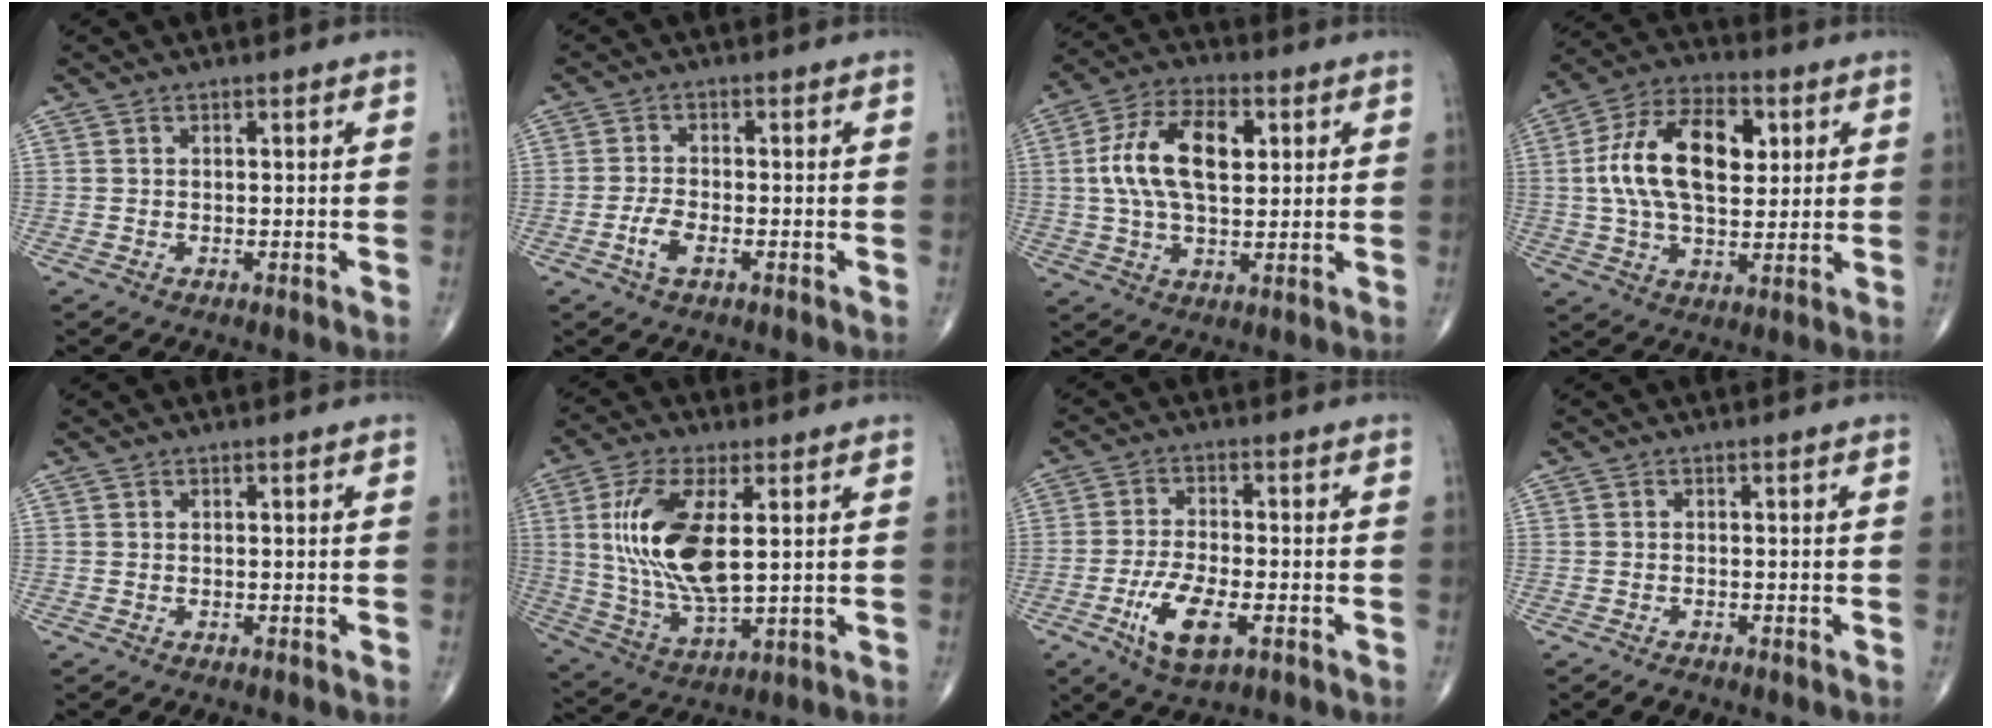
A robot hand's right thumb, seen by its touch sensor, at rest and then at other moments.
{"total": 3.7, "force": [-1.6, 1.5, 3.0], "torque": [-0.066, 0.009, -0.031]}
{"total": 14.0, "force": [2.6, 7.5, 11.6], "torque": [-0.210, 0.011, 0.044]}
{"total": 17.3, "force": [3.2, 9.7, 13.9], "torque": [-0.236, 0.011, 0.052]}
{"total": 0.0}
{"total": 16.9, "force": [2.8, 6.9, 15.2], "torque": [-0.313, -0.018, 0.062]}
{"total": 8.3, "force": [-3.2, 3.3, 6.9], "torque": [-0.138, 0.003, -0.055]}
{"total": 1.3, "force": [-1.0, 0.6, 0.7], "torque": [-0.014, 0.004, -0.013]}